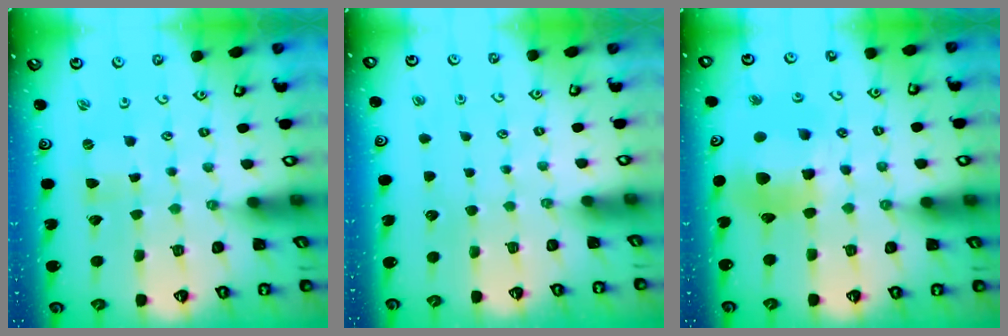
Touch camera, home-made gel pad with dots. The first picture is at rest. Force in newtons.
{"total": 0.0}
{"total": 13.3, "press": 13.2, "slide": 1.9}